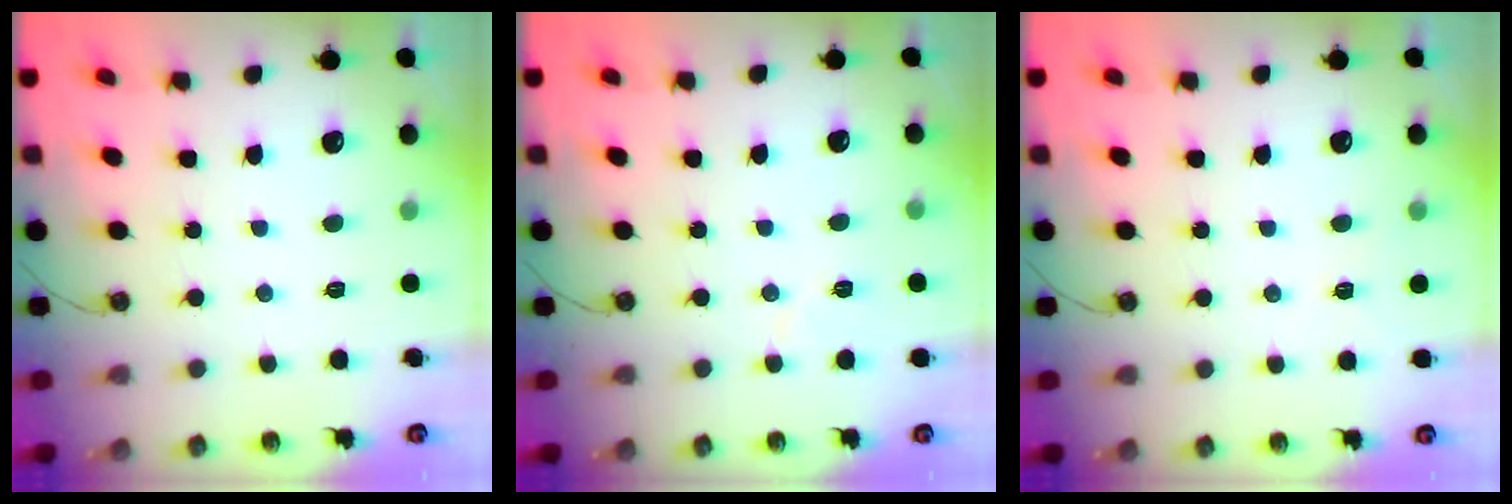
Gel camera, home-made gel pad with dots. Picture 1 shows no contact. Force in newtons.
{"total": 3.9, "press": 3.7, "slide": 1.3}
{"total": 2.4, "press": 2.4, "slide": 0.4}